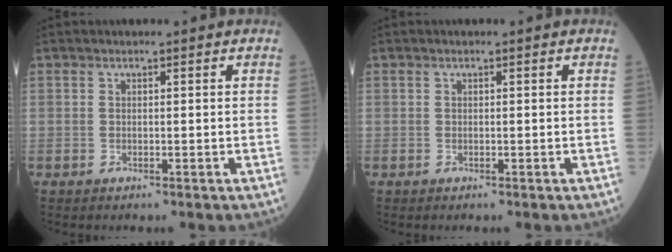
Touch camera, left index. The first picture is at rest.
{"total": 0.0}